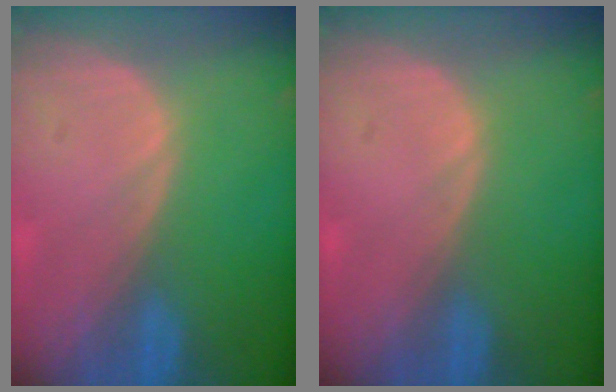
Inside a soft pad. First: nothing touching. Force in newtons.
{"total": 0.0}